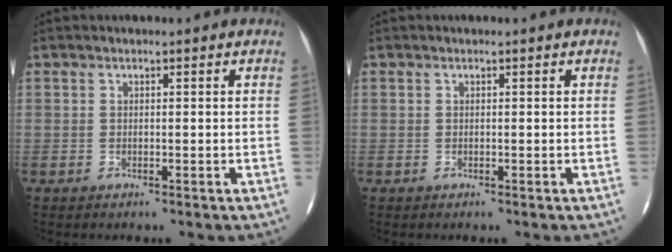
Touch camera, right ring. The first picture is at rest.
{"total": 0.0}